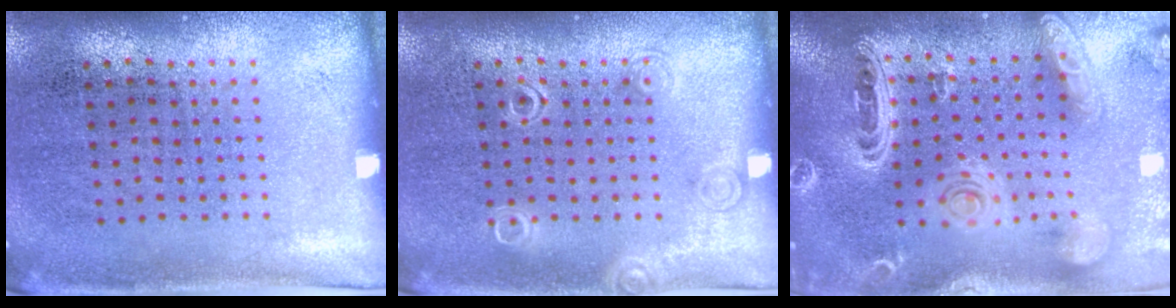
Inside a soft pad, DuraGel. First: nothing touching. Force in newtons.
{"total": 1.2, "press": 1.2, "slide": 0.2}
{"total": 3.5, "press": 2.9, "slide": 2.1}